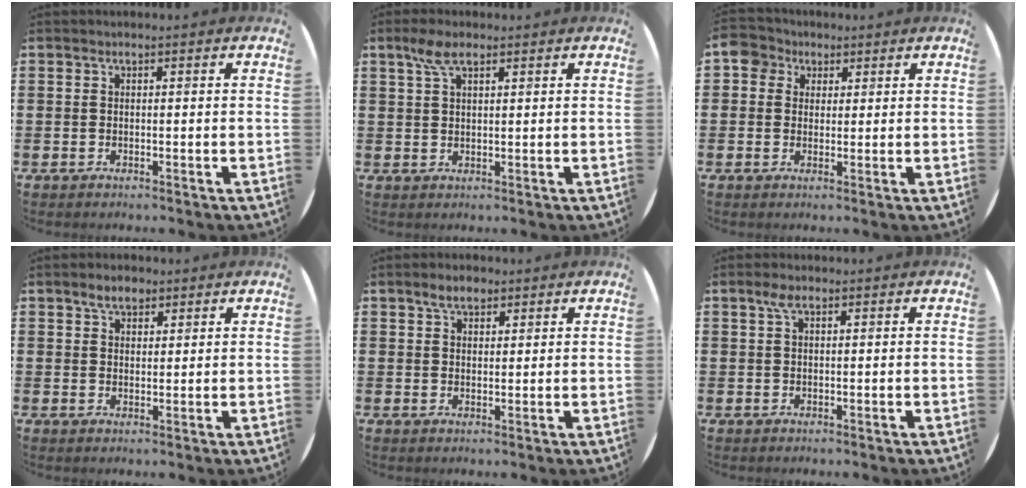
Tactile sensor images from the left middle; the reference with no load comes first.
{"total": 3.8, "force": [2.2, 1.4, 2.7], "torque": [-0.060, 0.009, 0.039]}
{"total": 3.6, "force": [2.0, 2.9, 0.5], "torque": [-0.008, 0.007, 0.034]}
{"total": 3.0, "force": [2.3, 1.5, 1.1], "torque": [-0.008, 0.001, 0.039]}
{"total": 3.0, "force": [2.3, 1.4, 1.2], "torque": [-0.011, 0.000, 0.038]}
{"total": 1.9, "force": [1.0, 0.7, 1.4], "torque": [-0.030, 0.007, 0.017]}